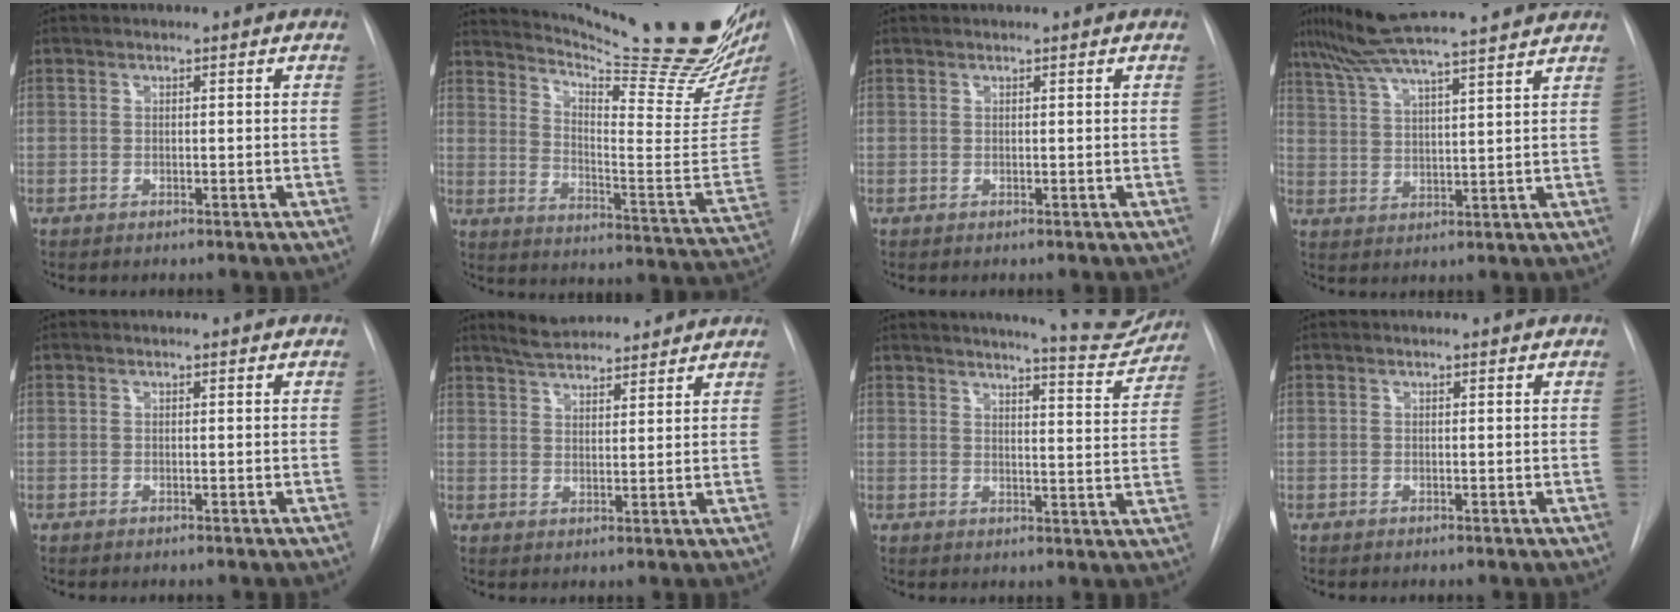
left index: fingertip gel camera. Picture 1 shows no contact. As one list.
[{"total": 26.0, "force": [22.4, 0.6, 13.2], "torque": [-0.208, -0.123, 0.295]}, {"total": 0.0}, {"total": 16.1, "force": [14.0, -0.5, 8.0], "torque": [-0.147, 0.021, 0.210]}, {"total": 0.7, "force": [-0.6, -0.2, -0.1], "torque": [-0.002, -0.004, -0.010]}, {"total": 7.9, "force": [7.2, 1.4, 2.8], "torque": [-0.048, 0.013, 0.113]}, {"total": 11.4, "force": [10.7, 0.9, 3.6], "torque": [-0.043, -0.039, 0.119]}, {"total": 0.0}]